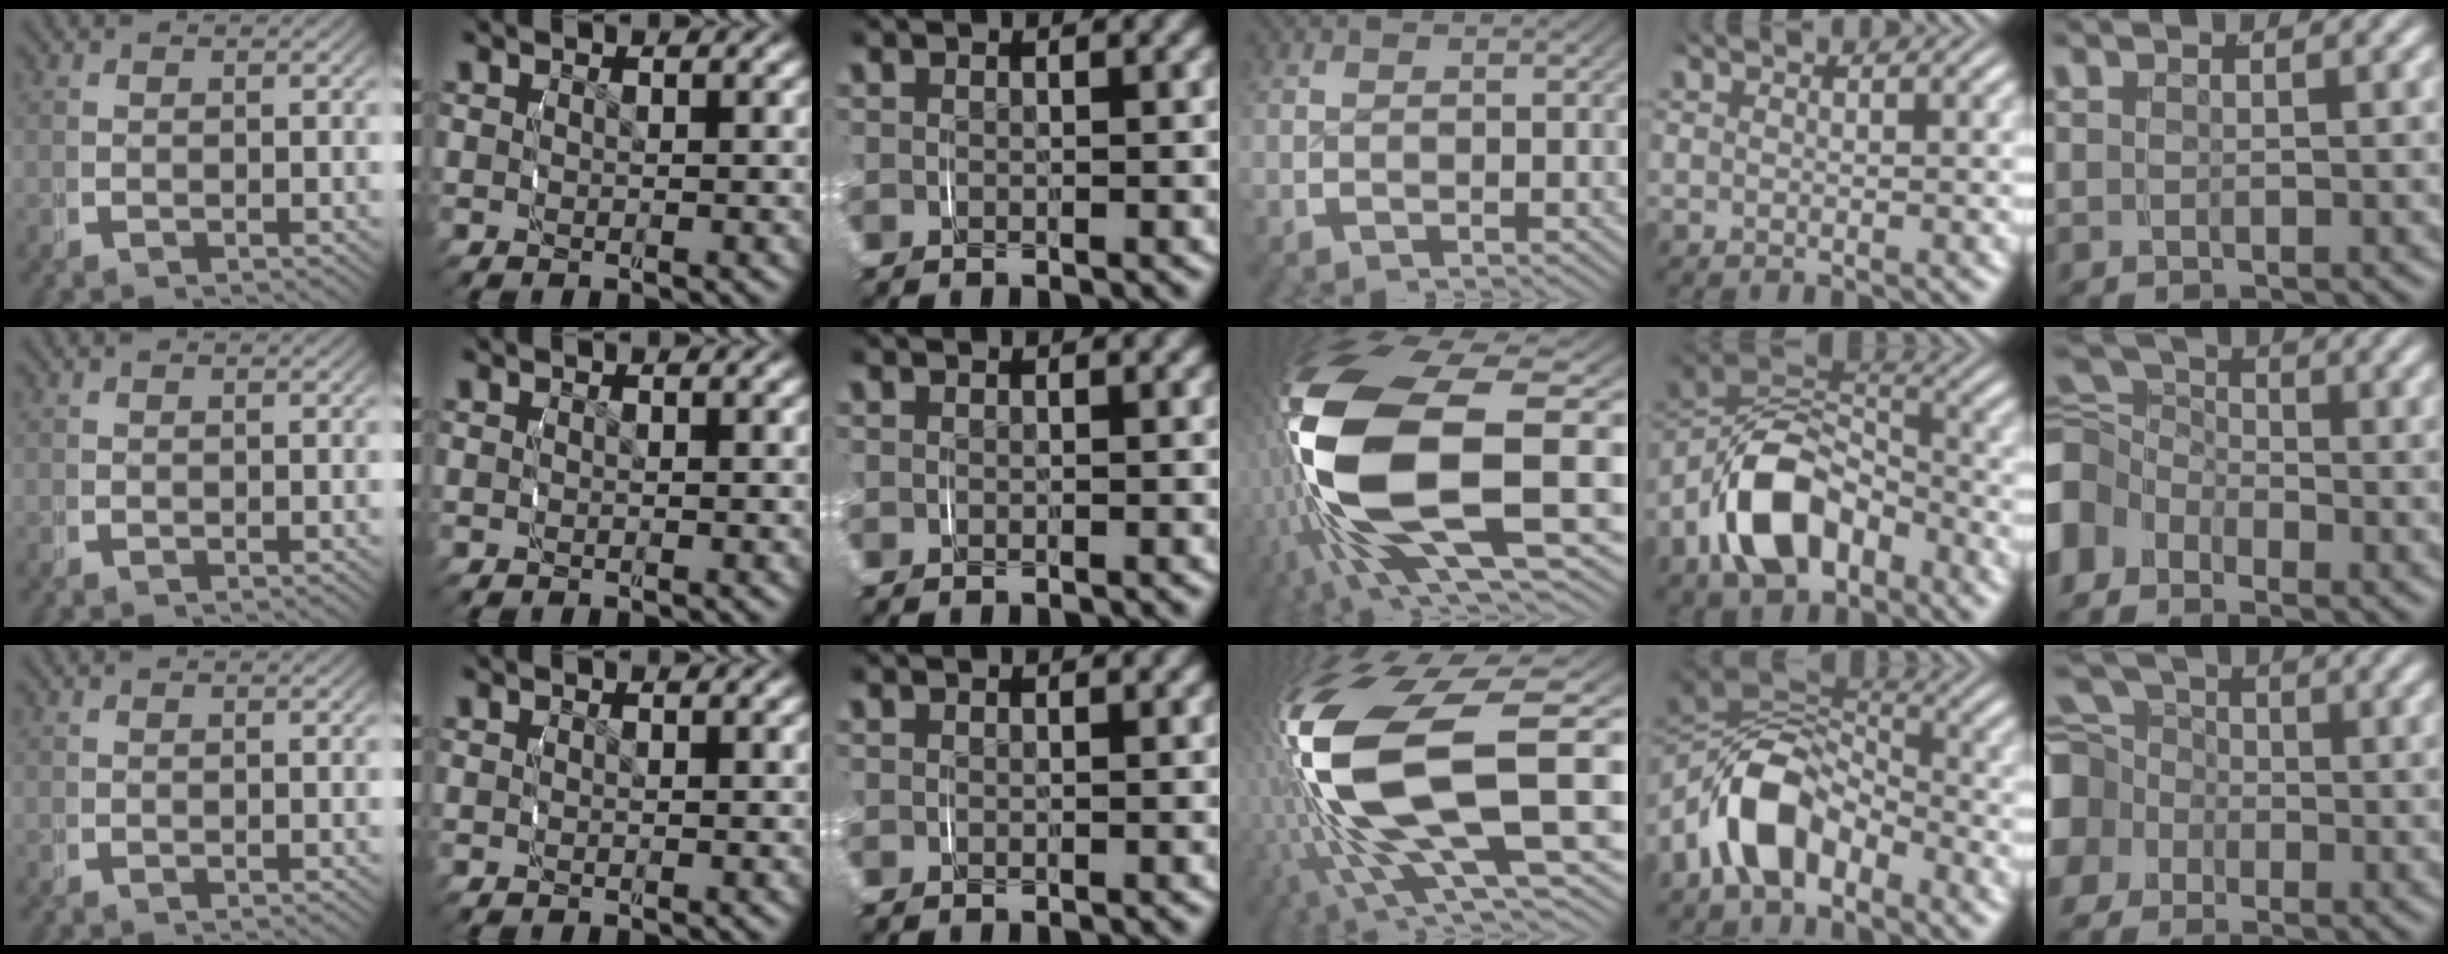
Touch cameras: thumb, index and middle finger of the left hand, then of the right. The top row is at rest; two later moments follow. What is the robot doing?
{"motion": "grasp_and_lifting", "object": "knife"}